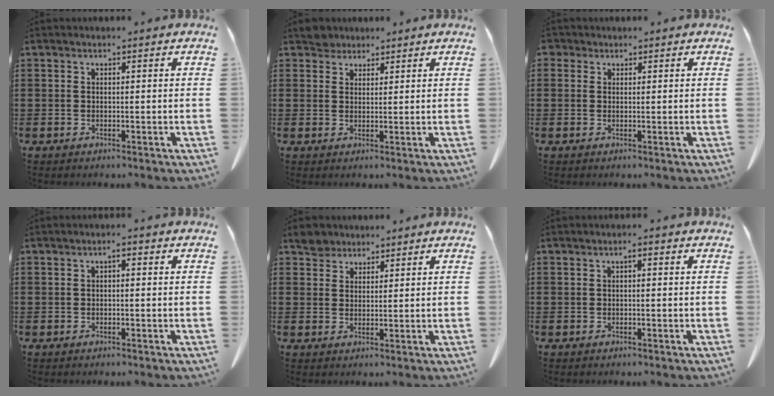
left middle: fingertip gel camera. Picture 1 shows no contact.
{"total": 2.6, "force": [2.4, 1.0, 0.0], "torque": [-0.001, 0.001, 0.046]}
{"total": 1.0, "force": [0.5, 0.8, 0.2], "torque": [-0.008, 0.005, 0.010]}
{"total": 1.0, "force": [-0.3, 0.4, 0.9], "torque": [-0.020, 0.003, -0.007]}
{"total": 3.2, "force": [2.8, 1.5, 0.4], "torque": [-0.011, 0.002, 0.054]}
{"total": 0.9, "force": [-0.1, 0.3, 0.9], "torque": [-0.017, 0.001, -0.002]}